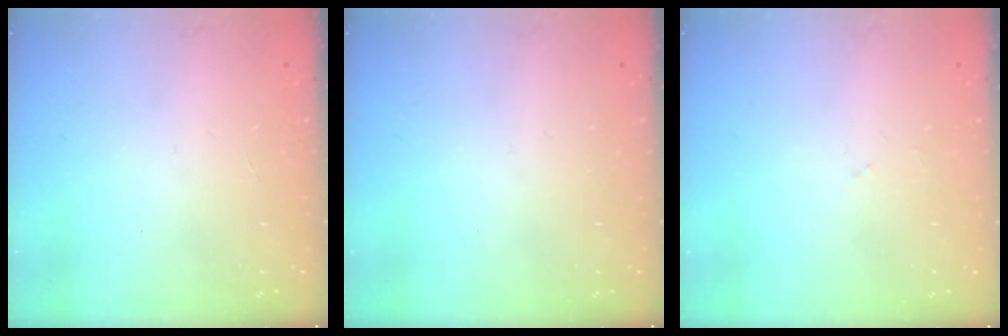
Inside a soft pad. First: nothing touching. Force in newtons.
{"total": 0.0}
{"total": 3.3, "press": 3.3, "slide": 0.3}